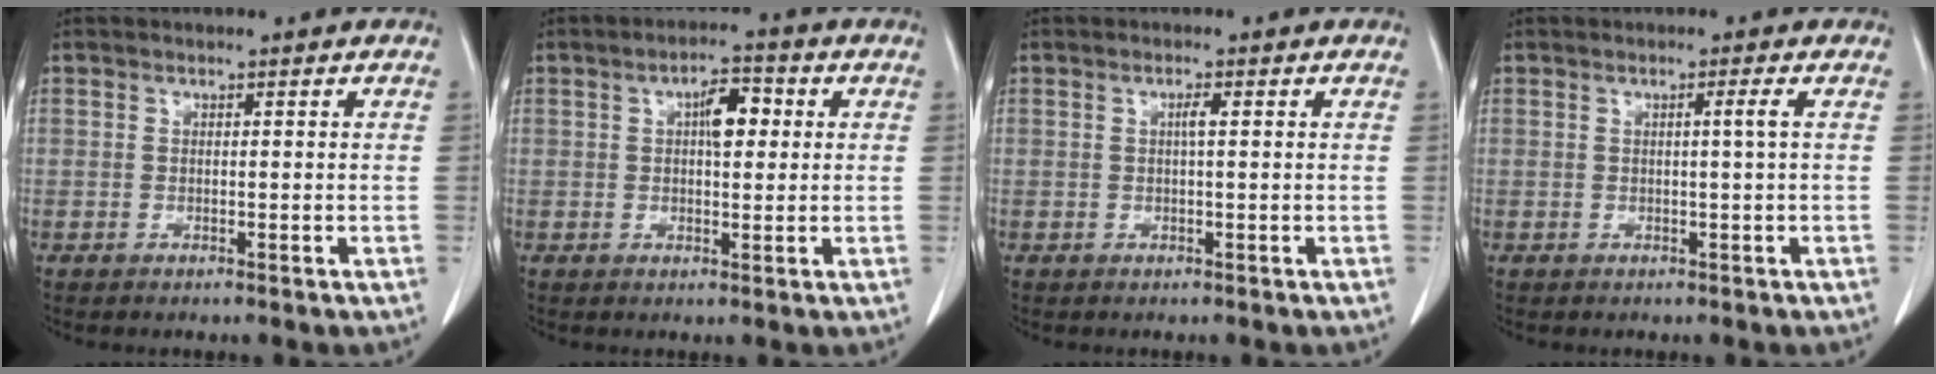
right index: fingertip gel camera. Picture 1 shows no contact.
{"total": 5.1, "force": [1.2, 2.0, 4.6], "torque": [-0.070, 0.013, 0.017]}
{"total": 1.4, "force": [0.3, 0.2, 1.4], "torque": [-0.022, 0.003, 0.004]}
{"total": 1.5, "force": [0.2, -0.6, 1.4], "torque": [-0.021, 0.000, 0.005]}